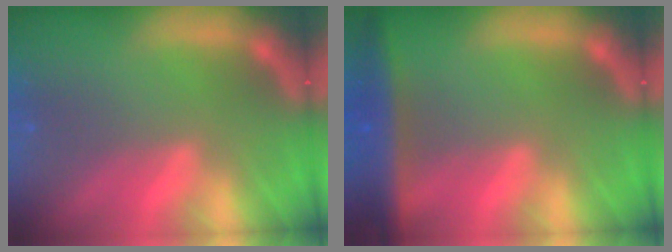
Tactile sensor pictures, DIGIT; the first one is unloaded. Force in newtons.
{"total": 5.9}